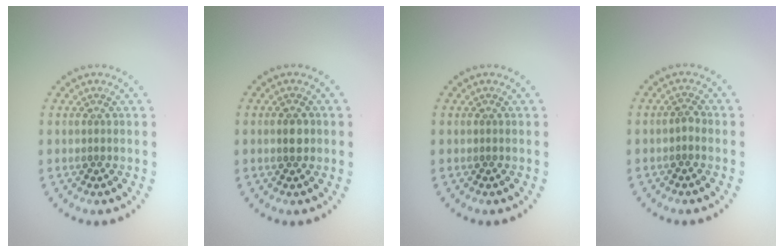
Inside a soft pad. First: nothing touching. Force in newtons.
{"total": 1.5, "press": 1.4, "slide": 0.2}
{"total": 0.0}
{"total": 0.8, "press": 0.6, "slide": 0.5}